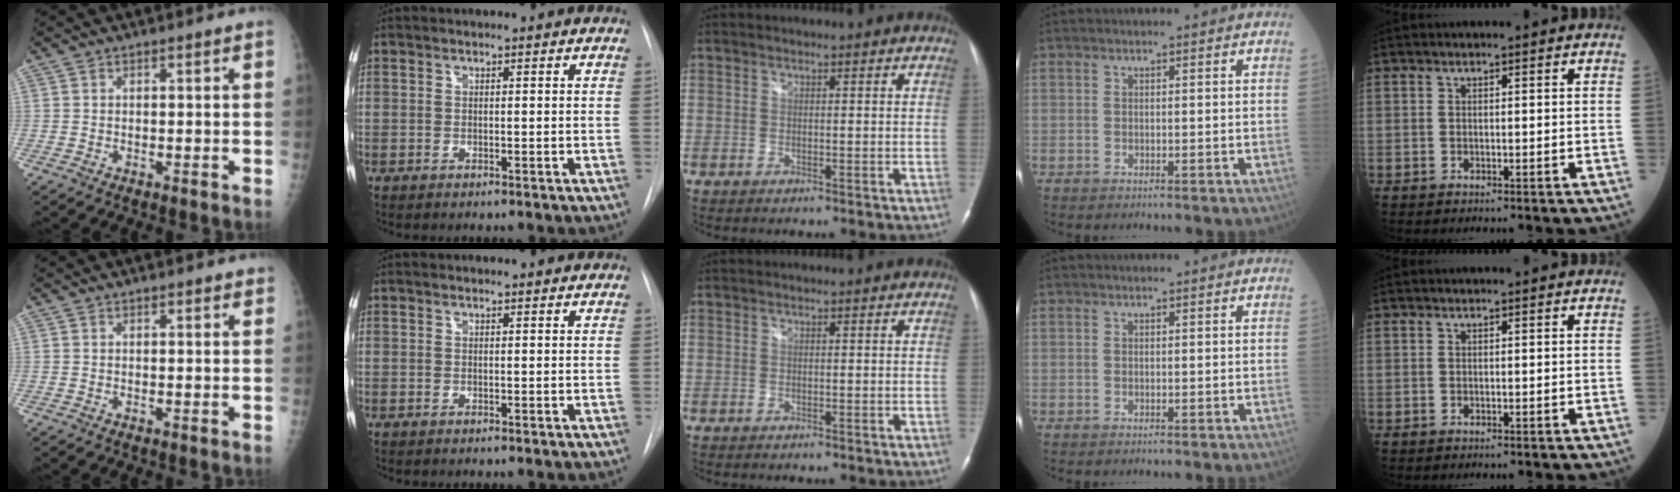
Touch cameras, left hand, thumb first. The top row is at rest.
{"thumb": {"total": 1.4, "force": [1.0, 0.6, 0.7], "torque": [-0.003, -0.004, 0.010]}, "index": {"total": 1.5, "force": [1.5, 0.4, 0.3], "torque": [-0.013, 0.010, 0.013]}}